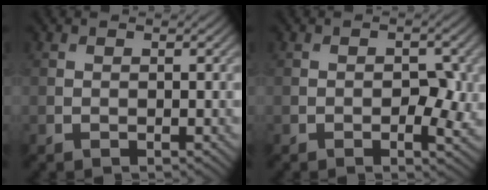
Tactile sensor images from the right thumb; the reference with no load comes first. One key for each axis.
{"total": 3.8, "fx": -0.3, "fy": 2.0, "fz": 3.2, "tx": -0.038, "ty": -0.007, "tz": -0.003}